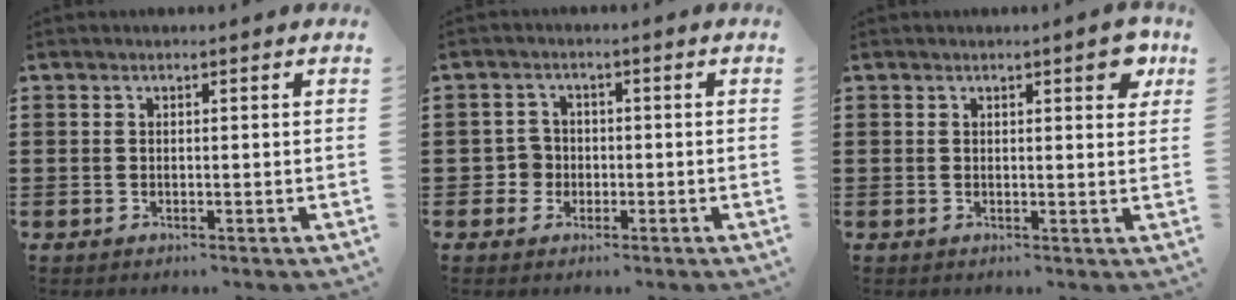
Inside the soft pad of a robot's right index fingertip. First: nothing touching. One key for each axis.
{"total": 3.1, "fx": -0.9, "fy": 2.8, "fz": 0.8, "tx": -0.034, "ty": 0.000, "tz": -0.024}
{"total": 2.9, "fx": 1.6, "fy": 0.7, "fz": 2.3, "tx": -0.026, "ty": -0.003, "tz": 0.022}